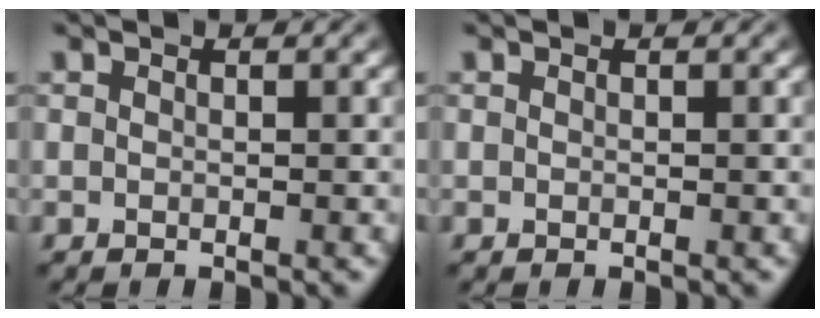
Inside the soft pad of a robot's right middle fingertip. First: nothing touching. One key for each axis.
{"total": 0.0}